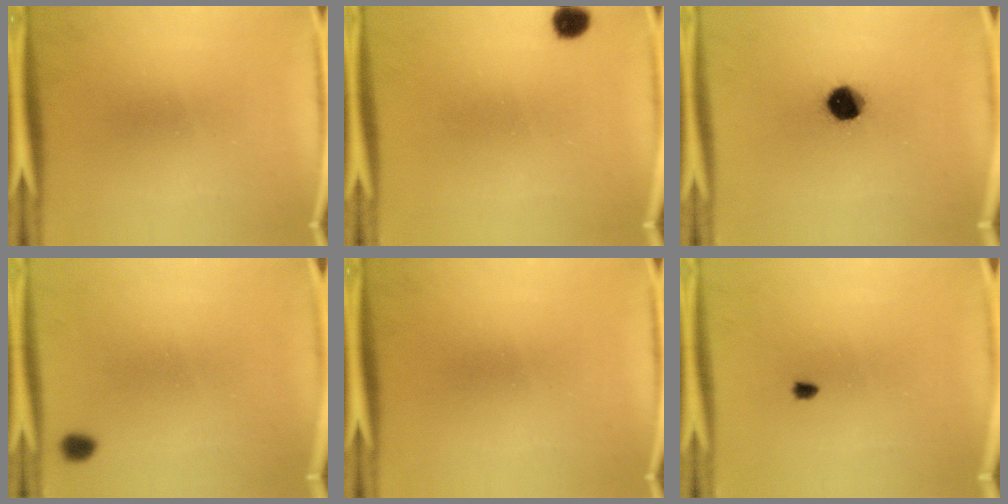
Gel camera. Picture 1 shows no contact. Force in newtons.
{"total": 3.2}
{"total": 7.9}
{"total": 2.9}
{"total": 0.0}
{"total": 0.6}